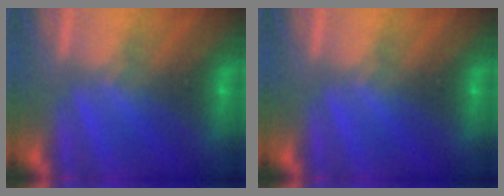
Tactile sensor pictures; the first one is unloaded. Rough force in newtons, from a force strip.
{"total": 0.0}